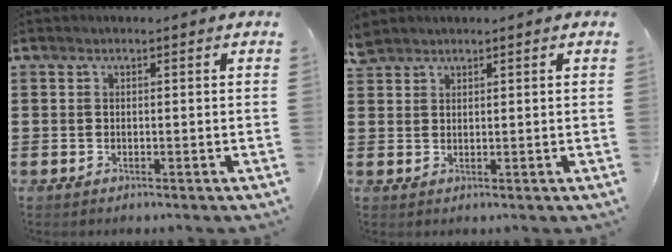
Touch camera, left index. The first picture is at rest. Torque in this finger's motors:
{"motor_torque": [0.20, -0.19, -0.01, 0.00]}